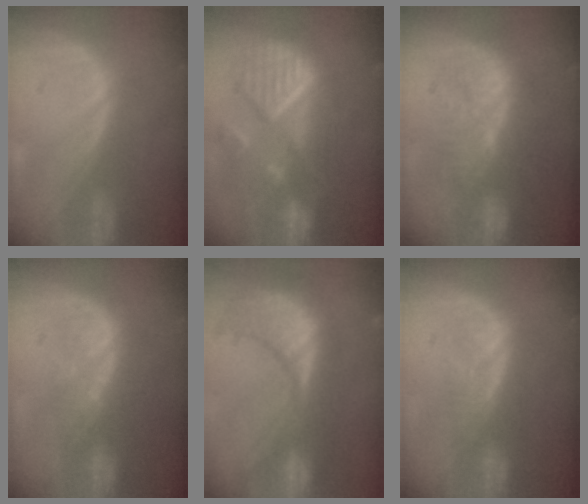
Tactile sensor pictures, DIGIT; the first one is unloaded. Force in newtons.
{"total": 11.6, "press": 10.2, "slide": 5.5}
{"total": 9.2, "press": 9.0, "slide": 2.0}
{"total": 8.1, "press": 7.2, "slide": 3.8}
{"total": 13.5, "press": 11.8, "slide": 6.6}
{"total": 5.4, "press": 5.1, "slide": 1.6}